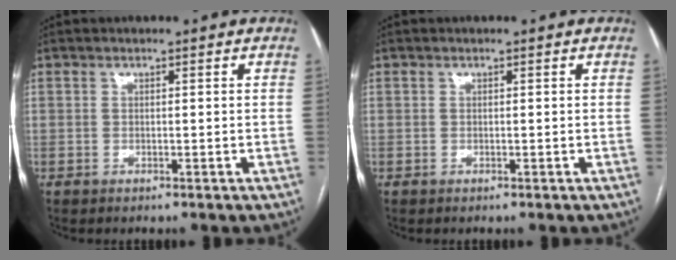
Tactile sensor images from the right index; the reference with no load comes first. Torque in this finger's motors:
{"motor_torque": [0.00, 0.00, 0.02, 0.00]}